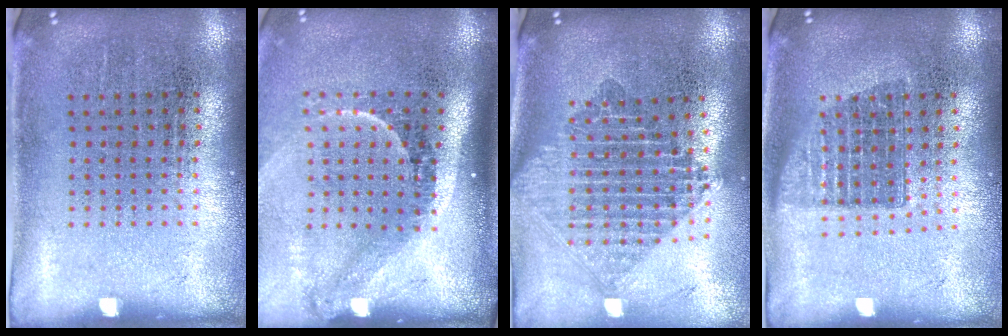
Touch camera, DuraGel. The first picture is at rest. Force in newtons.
{"total": 2.3, "press": 1.4, "slide": 1.8}
{"total": 2.3, "press": 1.8, "slide": 1.4}
{"total": 1.4, "press": 1.2, "slide": 0.8}